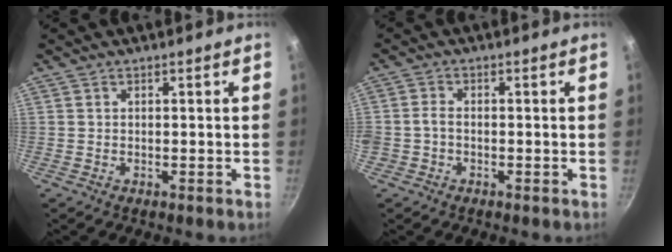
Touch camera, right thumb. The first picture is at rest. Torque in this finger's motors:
{"motor_torque": [-0.24, 0.48, 0.61, -0.60, 0.15]}